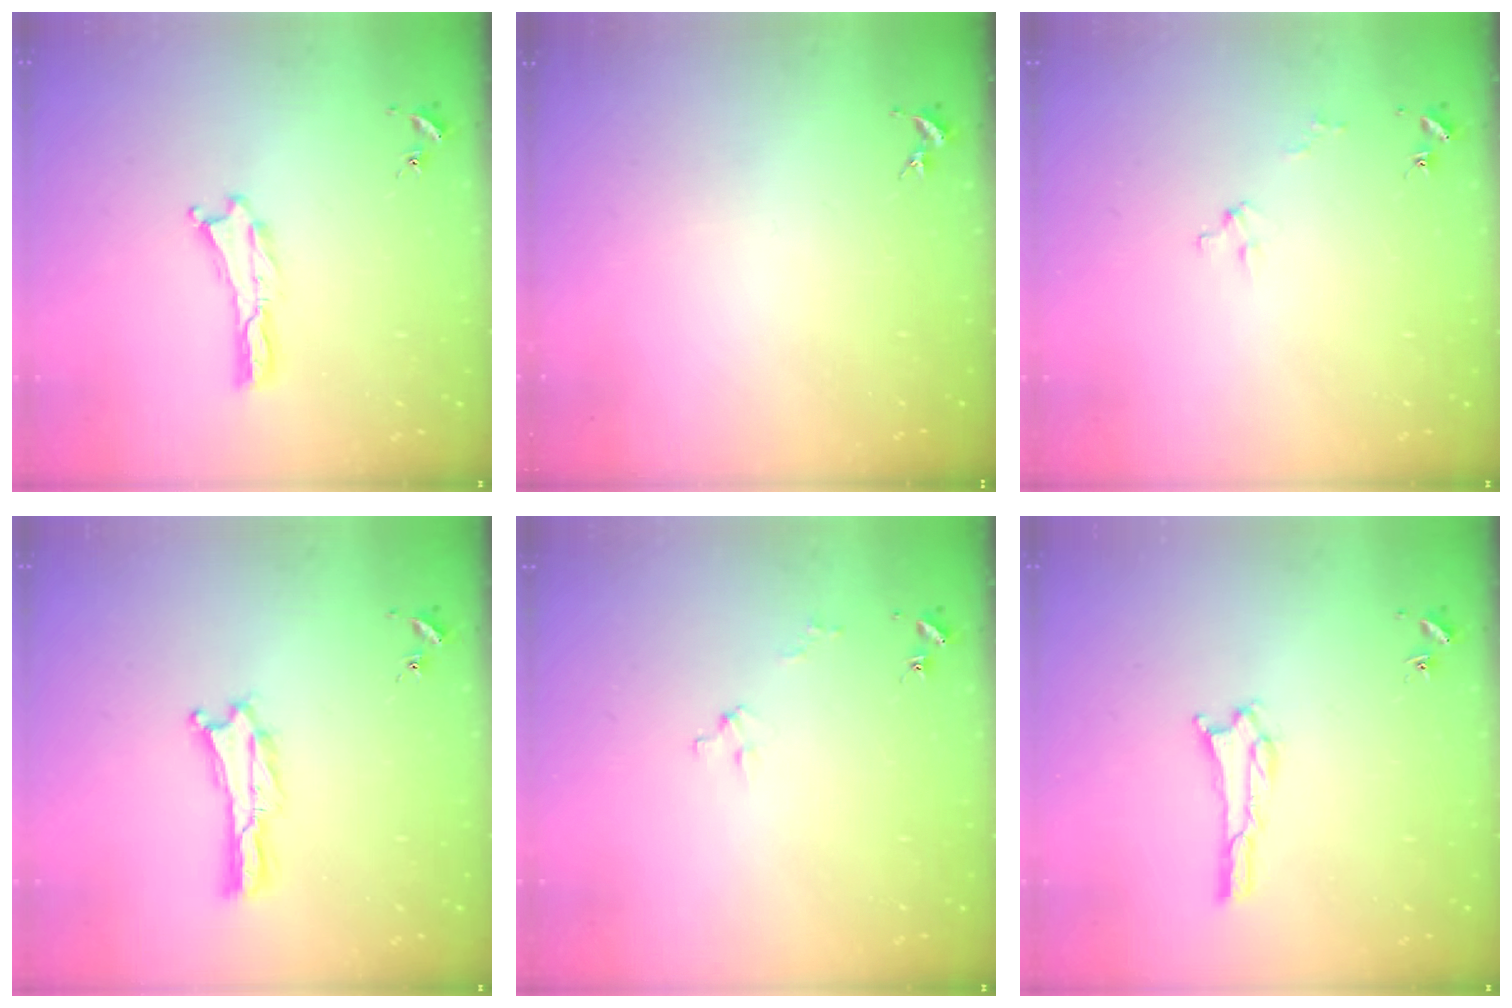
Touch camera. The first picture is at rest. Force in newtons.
{"total": 0.0}
{"total": 2.0, "press": 2.0, "slide": 0.1}
{"total": 0.0}
{"total": 2.0, "press": 2.0, "slide": 0.1}
{"total": 1.5, "press": 1.5, "slide": 0.2}